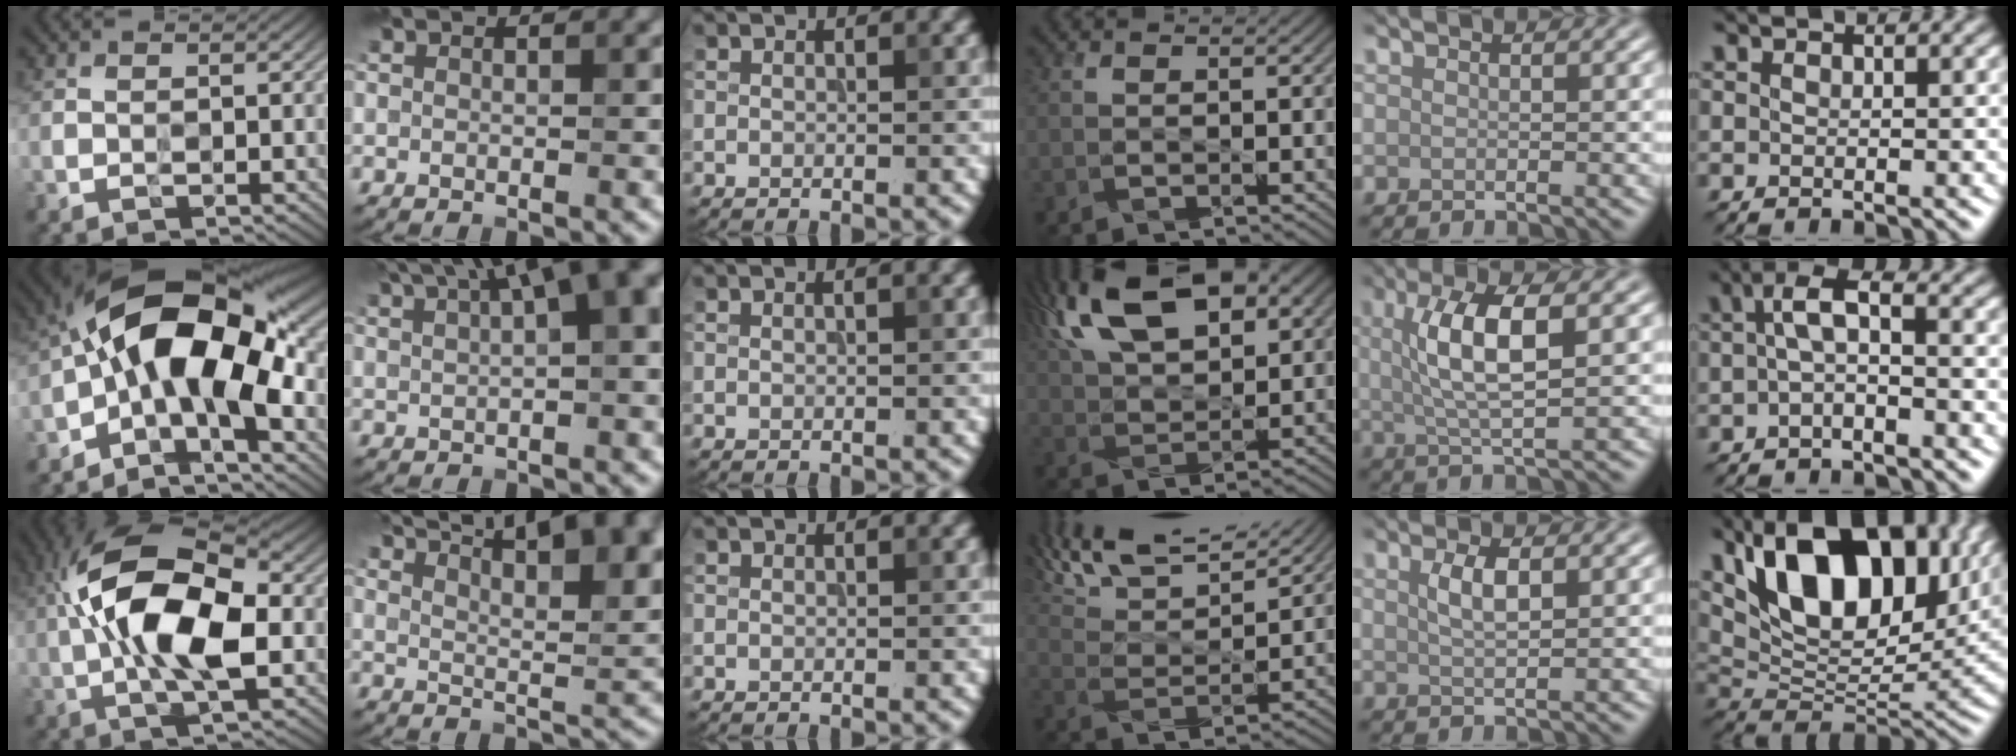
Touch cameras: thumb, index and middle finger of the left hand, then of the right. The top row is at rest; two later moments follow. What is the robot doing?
{"motion": "wipe", "object": "bowl"}